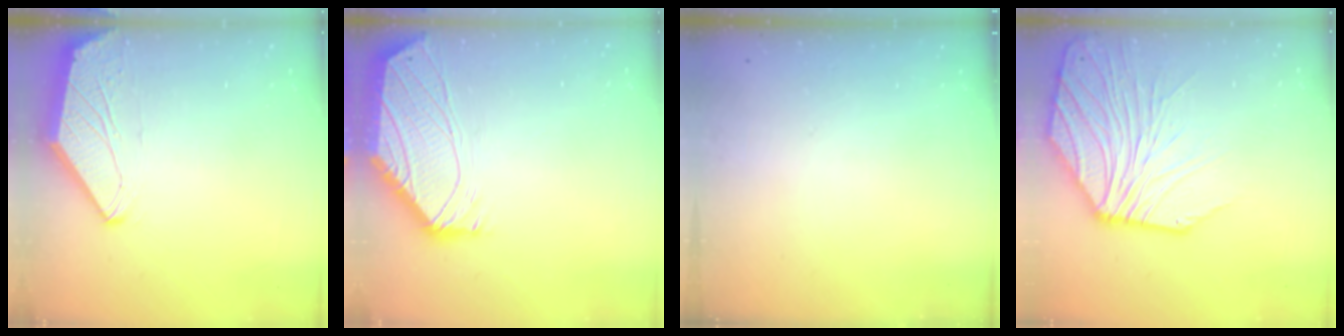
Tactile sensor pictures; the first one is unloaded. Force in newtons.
{"total": 0.5, "press": 0.4, "slide": 0.3}
{"total": 0.0}
{"total": 10.2, "press": 10.1, "slide": 1.5}